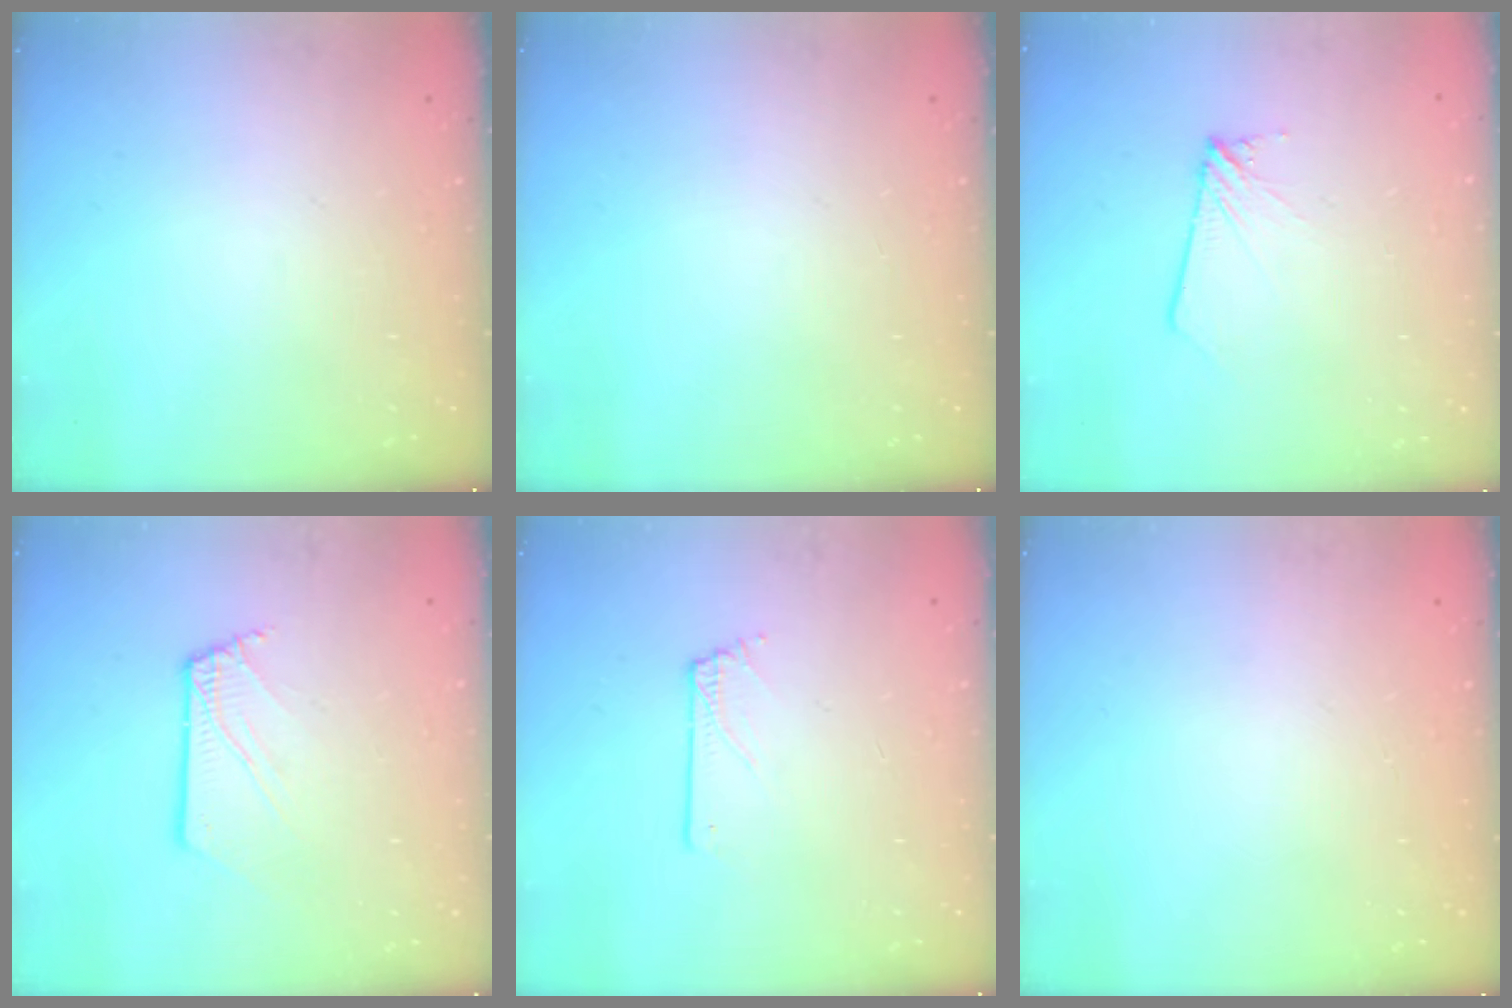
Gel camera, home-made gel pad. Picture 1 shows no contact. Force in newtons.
{"total": 0.0}
{"total": 2.4, "press": 2.3, "slide": 0.3}
{"total": 3.2, "press": 3.2, "slide": 0.3}
{"total": 0.7, "press": 0.7, "slide": 0.1}
{"total": 0.0}